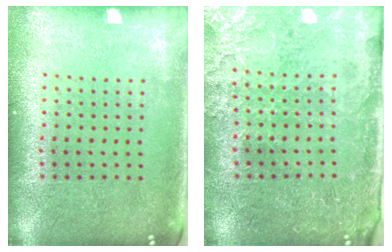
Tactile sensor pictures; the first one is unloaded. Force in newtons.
{"total": 3.4, "press": 3.4, "slide": 0.6}